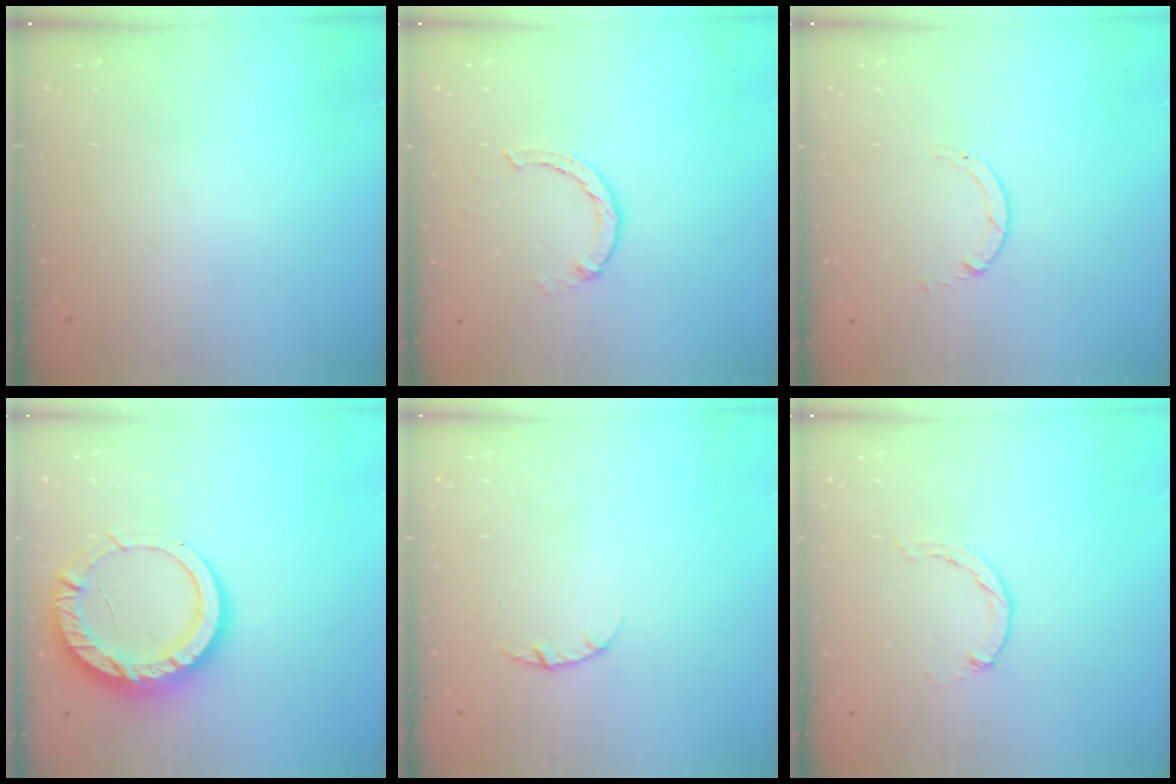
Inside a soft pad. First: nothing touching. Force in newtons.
{"total": 1.8, "press": 1.8, "slide": 0.2}
{"total": 0.7, "press": 0.7, "slide": 0.1}
{"total": 13.6, "press": 13.6, "slide": 1.2}
{"total": 2.8, "press": 2.8, "slide": 0.4}
{"total": 0.0}